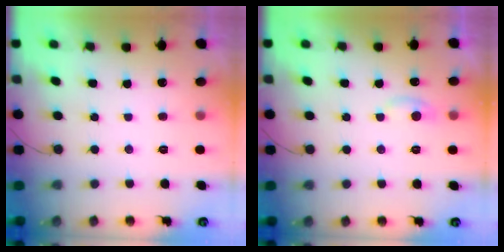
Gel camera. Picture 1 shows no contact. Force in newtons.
{"total": 4.2, "press": 4.2, "slide": 0.6}